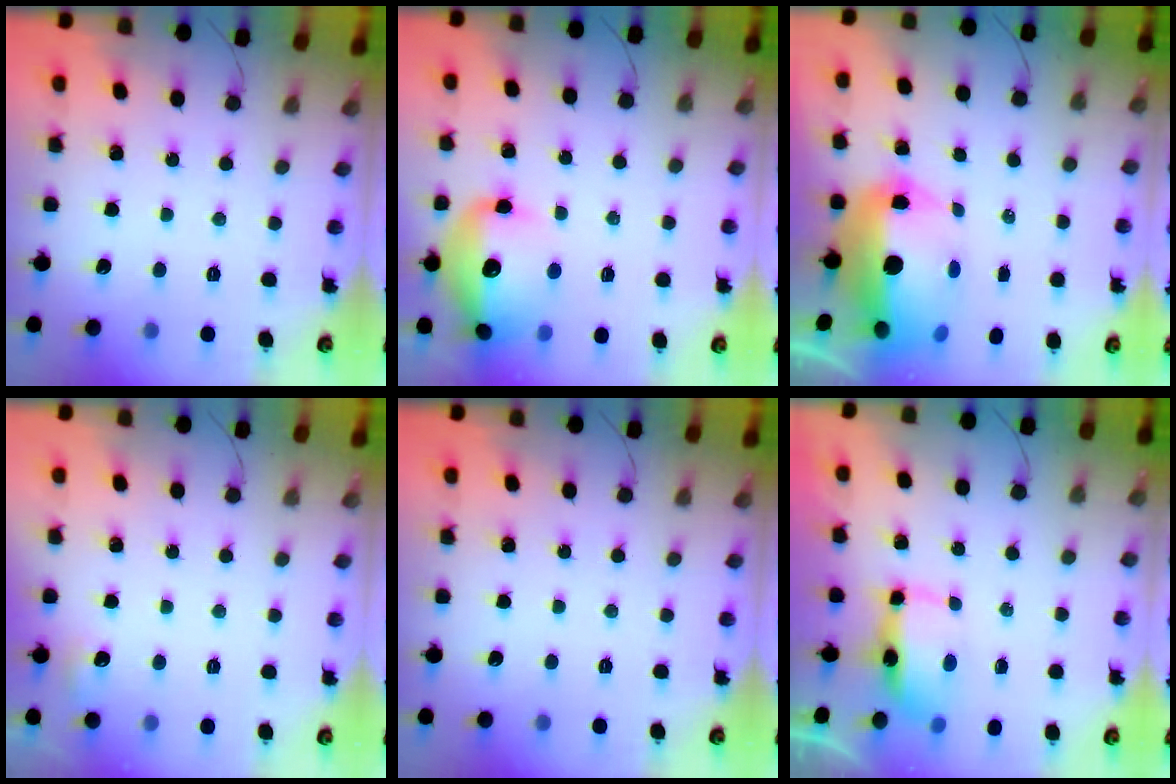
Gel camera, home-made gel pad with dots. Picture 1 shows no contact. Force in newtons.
{"total": 16.1, "press": 15.8, "slide": 2.9}
{"total": 17.4, "press": 17.0, "slide": 3.7}
{"total": 4.6, "press": 4.4, "slide": 1.4}
{"total": 0.0}
{"total": 13.2, "press": 8.8, "slide": 9.9}